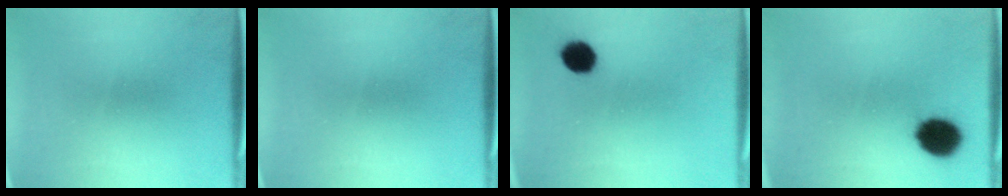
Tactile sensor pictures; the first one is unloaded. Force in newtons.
{"total": 0.0}
{"total": 5.6}
{"total": 9.1}